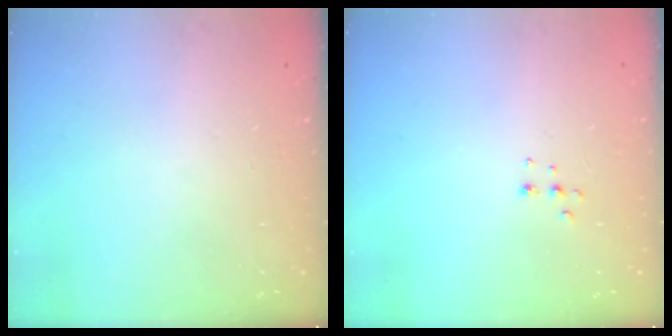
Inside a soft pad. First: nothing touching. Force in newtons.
{"total": 3.9, "press": 3.9, "slide": 0.6}